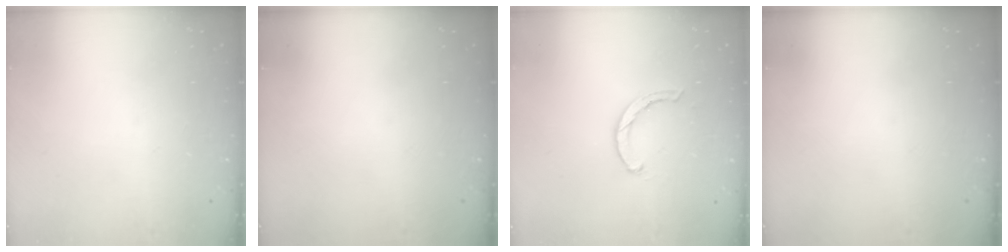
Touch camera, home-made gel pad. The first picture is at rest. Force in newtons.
{"total": 0.0}
{"total": 3.1, "press": 3.0, "slide": 0.6}
{"total": 0.0}